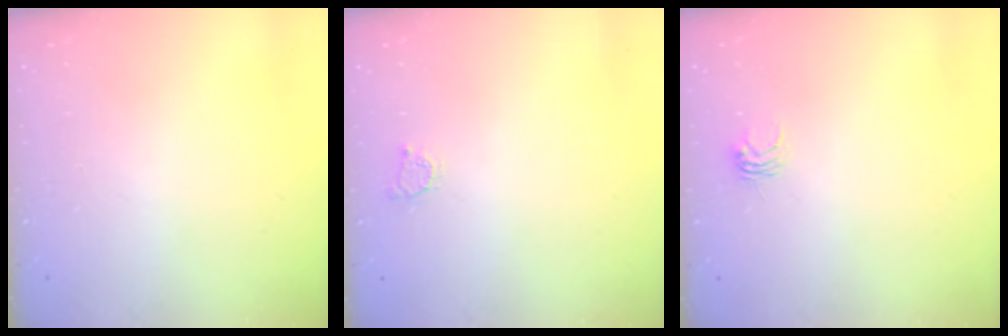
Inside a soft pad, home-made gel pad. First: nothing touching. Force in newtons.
{"total": 2.2, "press": 2.2, "slide": 0.3}
{"total": 3.2, "press": 3.2, "slide": 0.3}